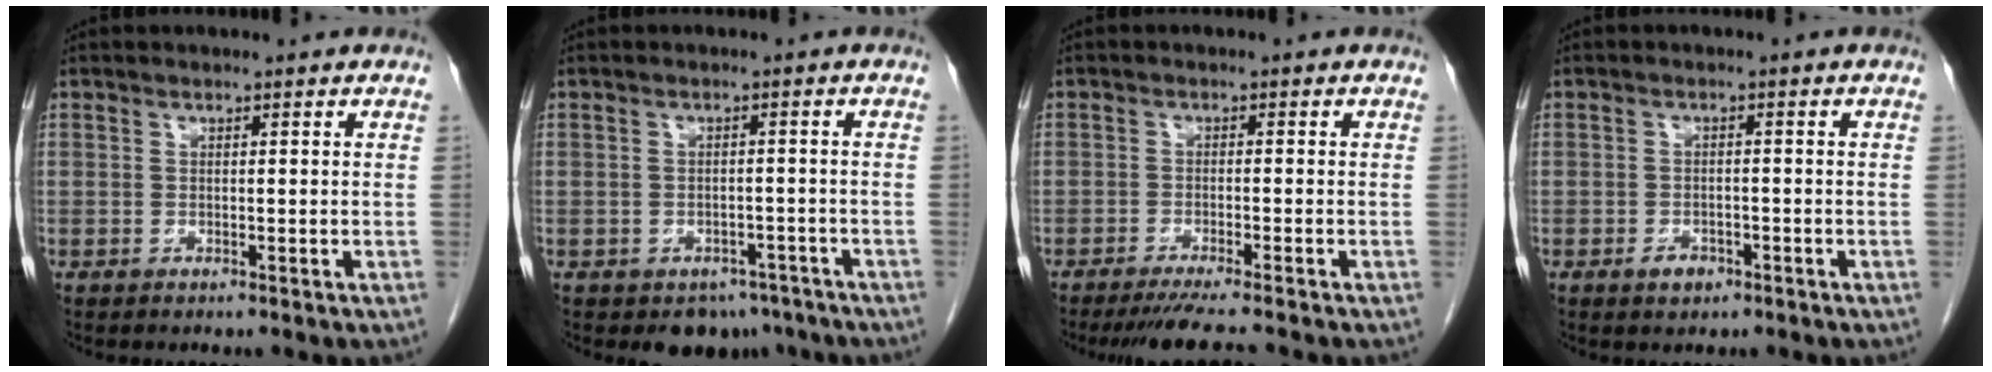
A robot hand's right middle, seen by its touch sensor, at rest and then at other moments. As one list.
[{"total": 5.2, "force": [-3.8, 3.1, 1.6], "torque": [-0.009, 0.008, -0.050]}, {"total": 6.0, "force": [-5.0, -0.6, 3.1], "torque": [-0.040, -0.017, -0.081]}, {"total": 2.3, "force": [-1.4, 1.4, 1.1], "torque": [-0.018, 0.004, -0.017]}]